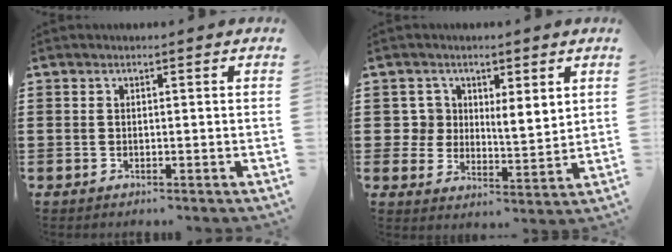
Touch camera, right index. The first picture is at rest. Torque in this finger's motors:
{"motor_torque": [0.78, 0.06, 0.17, 0.04]}